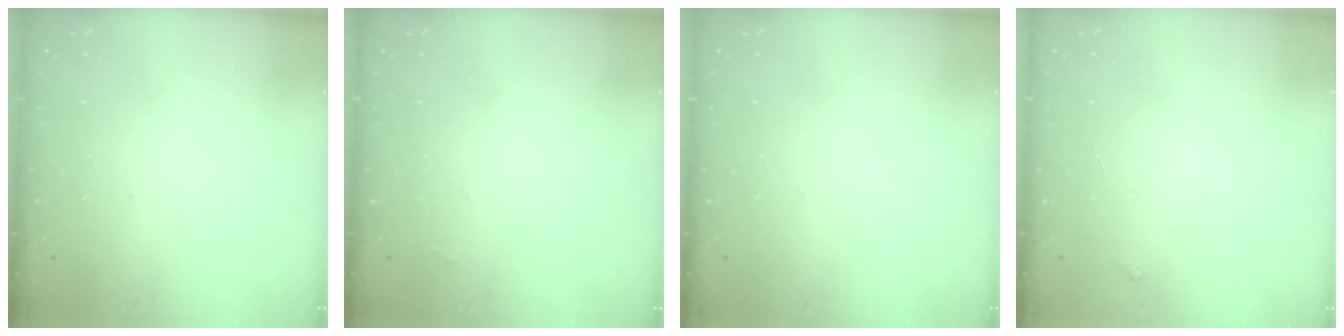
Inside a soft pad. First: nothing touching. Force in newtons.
{"total": 1.3, "press": 1.3, "slide": 0.2}
{"total": 0.0}
{"total": 2.5, "press": 2.5, "slide": 0.4}